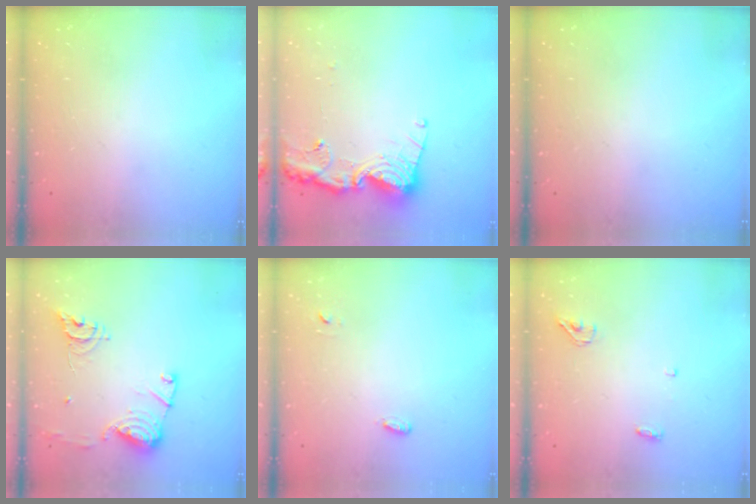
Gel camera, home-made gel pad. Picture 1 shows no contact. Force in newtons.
{"total": 14.4, "press": 14.3, "slide": 1.9}
{"total": 0.0}
{"total": 15.3, "press": 15.2, "slide": 1.4}
{"total": 2.8, "press": 2.7, "slide": 0.6}
{"total": 3.8, "press": 3.5, "slide": 1.4}